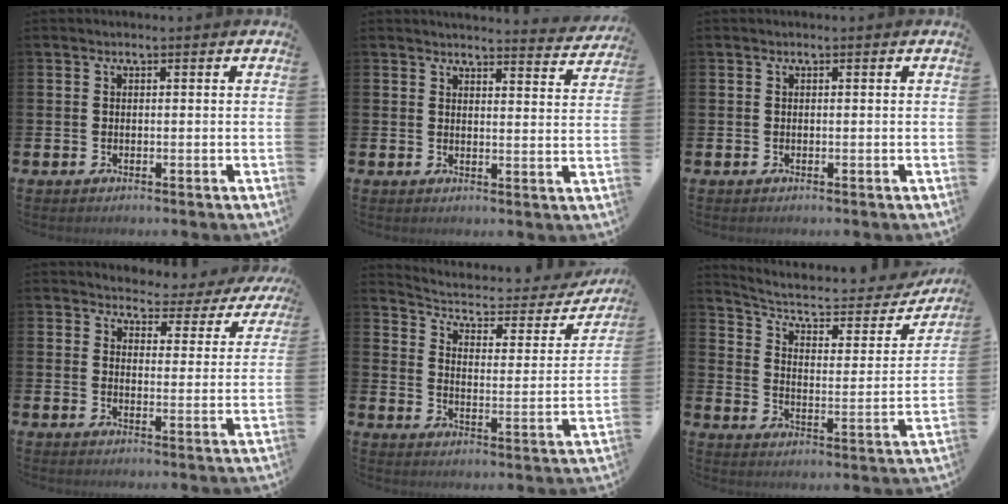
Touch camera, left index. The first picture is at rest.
{"total": 3.9, "force": [3.9, 0.1, 0.3], "torque": [0.002, -0.033, 0.065]}
{"total": 0.0}
{"total": 3.6, "force": [3.4, 1.3, 0.2], "torque": [-0.014, -0.037, 0.052]}
{"total": 4.7, "force": [4.0, 1.8, 1.6], "torque": [-0.055, -0.033, 0.057]}
{"total": 7.2, "force": [5.9, 2.5, 3.2], "torque": [-0.091, -0.036, 0.095]}